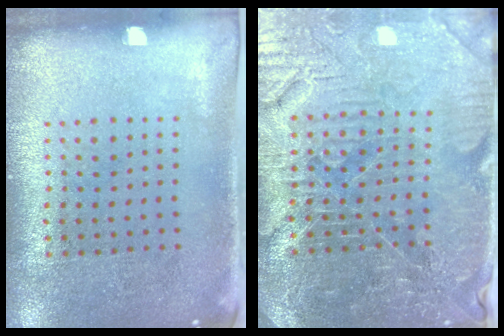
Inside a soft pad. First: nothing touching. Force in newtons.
{"total": 4.6, "press": 4.4, "slide": 1.3}